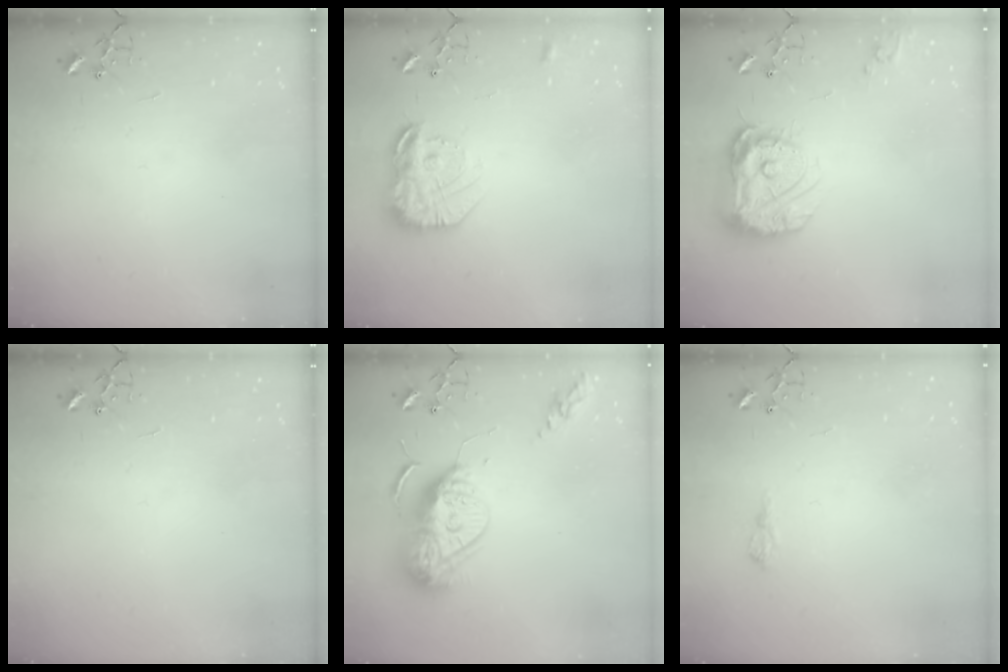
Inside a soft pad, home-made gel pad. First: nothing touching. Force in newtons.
{"total": 18.3, "press": 18.2, "slide": 1.3}
{"total": 17.3, "press": 17.2, "slide": 1.9}
{"total": 0.0}
{"total": 14.7, "press": 14.6, "slide": 1.3}
{"total": 6.5, "press": 6.5, "slide": 0.9}